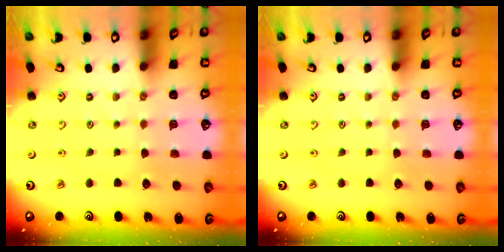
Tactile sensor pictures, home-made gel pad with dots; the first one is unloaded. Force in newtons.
{"total": 0.0}